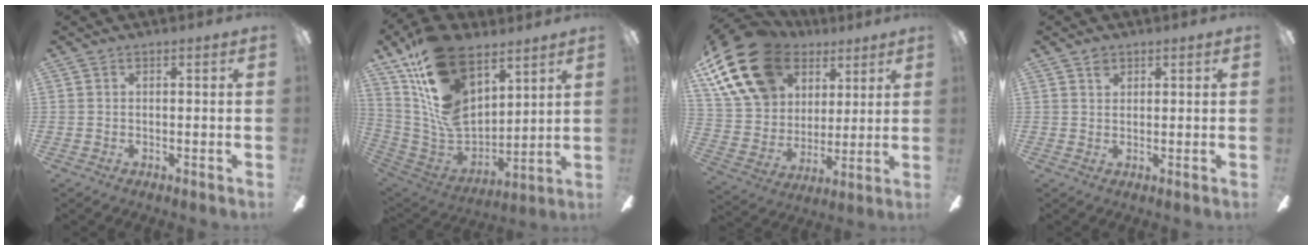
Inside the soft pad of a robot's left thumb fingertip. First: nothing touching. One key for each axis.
{"total": 21.3, "fx": 11.9, "fy": 12.4, "fz": 12.6, "tx": -0.258, "ty": -0.068, "tz": 0.218}
{"total": 22.6, "fx": 12.1, "fy": 15.5, "fz": 11.2, "tx": -0.230, "ty": -0.041, "tz": 0.231}
{"total": 2.0, "fx": 1.4, "fy": 1.2, "fz": 0.8, "tx": -0.009, "ty": -0.002, "tz": 0.024}